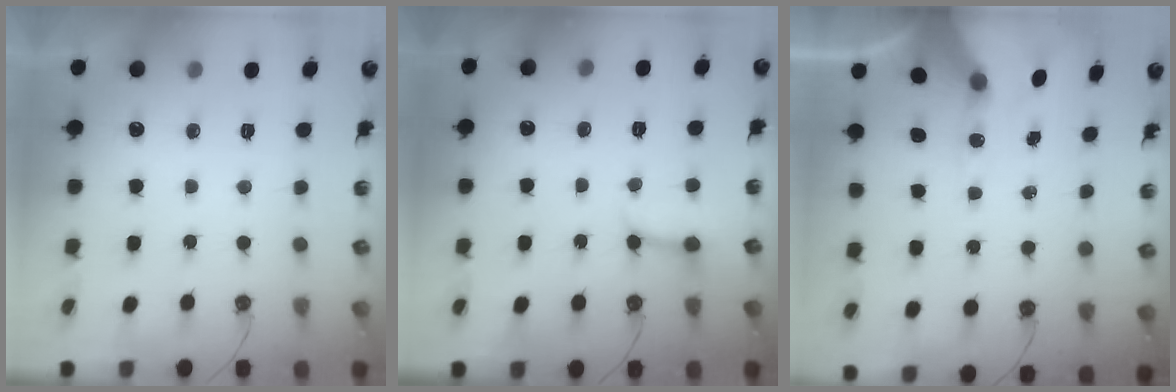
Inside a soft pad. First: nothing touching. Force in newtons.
{"total": 4.0, "press": 3.9, "slide": 0.6}
{"total": 10.0, "press": 9.9, "slide": 1.5}